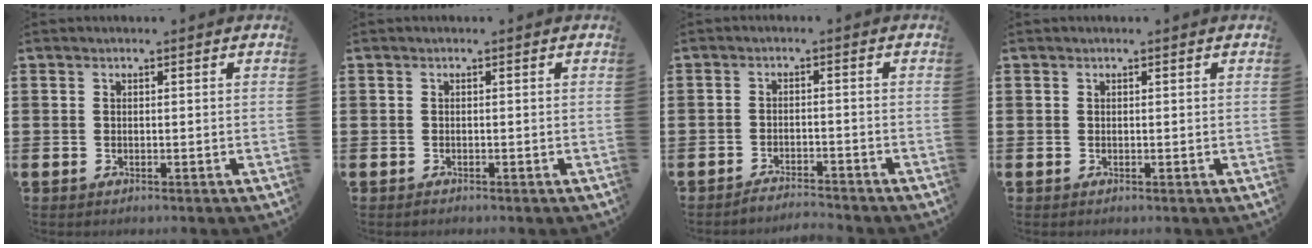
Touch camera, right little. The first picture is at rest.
{"total": 0.0}
{"total": 2.2, "force": [-2.2, -0.2, 0.0], "torque": [-0.004, 0.005, -0.048]}
{"total": 0.0}